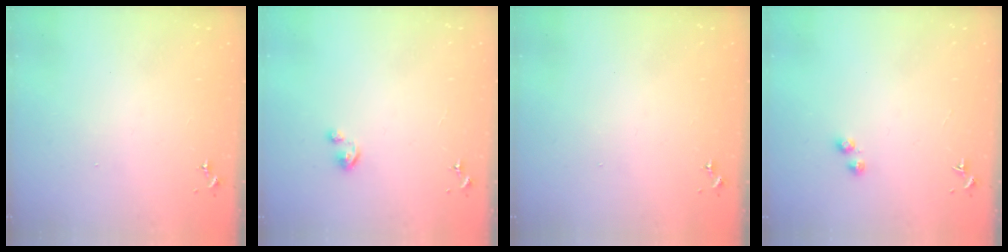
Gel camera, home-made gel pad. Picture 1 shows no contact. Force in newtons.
{"total": 1.8, "press": 1.8, "slide": 0.2}
{"total": 0.0}
{"total": 3.0, "press": 2.9, "slide": 0.7}